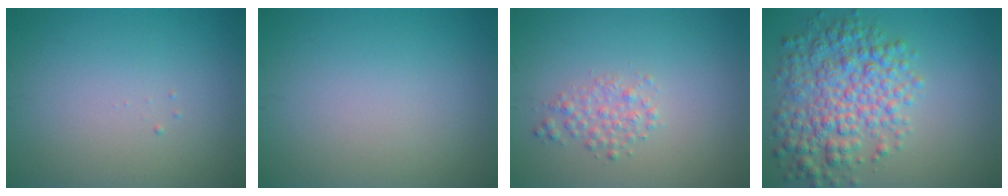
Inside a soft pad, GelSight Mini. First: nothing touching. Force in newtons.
{"total": 0.0}
{"total": 1.8, "press": 1.8, "slide": 0.1}
{"total": 6.8, "press": 6.8, "slide": 0.2}